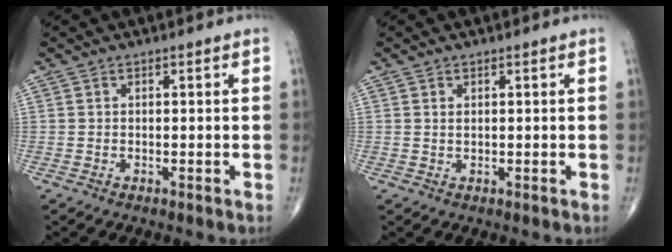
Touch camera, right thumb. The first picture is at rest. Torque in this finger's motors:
{"motor_torque": [-0.14, -0.32, -0.04, 0.37, -0.05]}